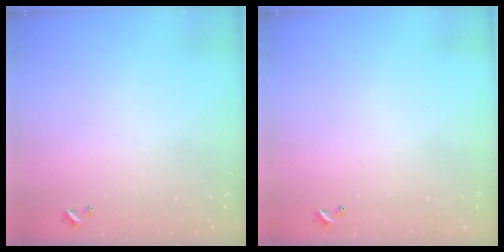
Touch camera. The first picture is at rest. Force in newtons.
{"total": 0.0}